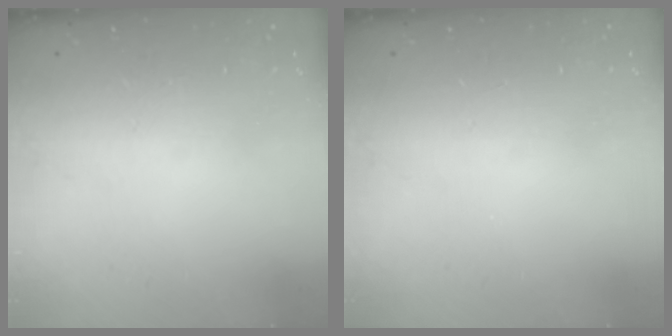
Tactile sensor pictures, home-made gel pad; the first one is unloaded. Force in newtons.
{"total": 0.0}